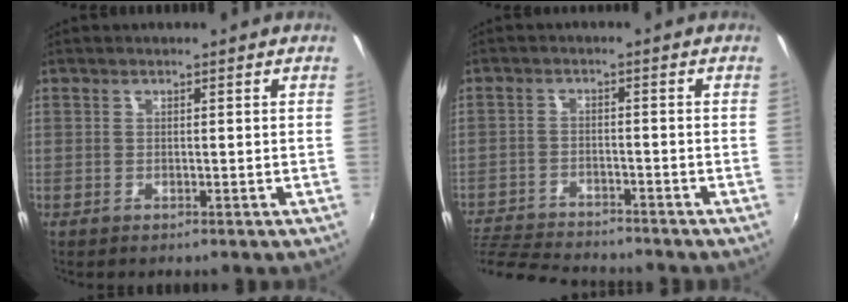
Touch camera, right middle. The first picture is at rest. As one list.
[{"total": 12.3, "force": [-11.3, 2.5, 4.0], "torque": [-0.111, -0.013, -0.195]}]